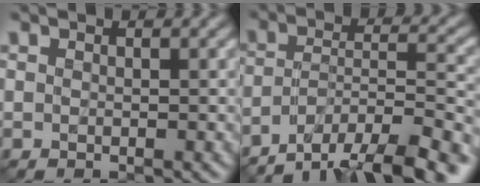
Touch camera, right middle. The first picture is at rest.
{"total": 10.6, "force": [-8.5, 2.9, 5.7], "torque": [-0.105, 0.000, -0.141]}